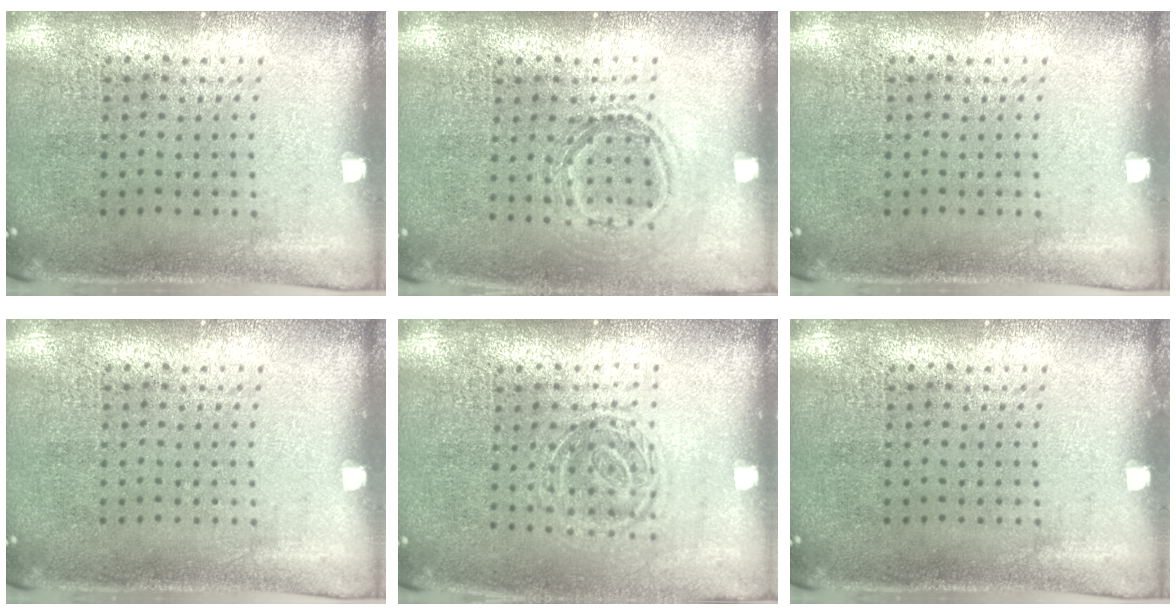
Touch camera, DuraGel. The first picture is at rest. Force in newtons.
{"total": 1.1, "press": 1.0, "slide": 0.6}
{"total": 0.0}
{"total": 0.0}
{"total": 1.3, "press": 1.1, "slide": 0.7}
{"total": 0.0}